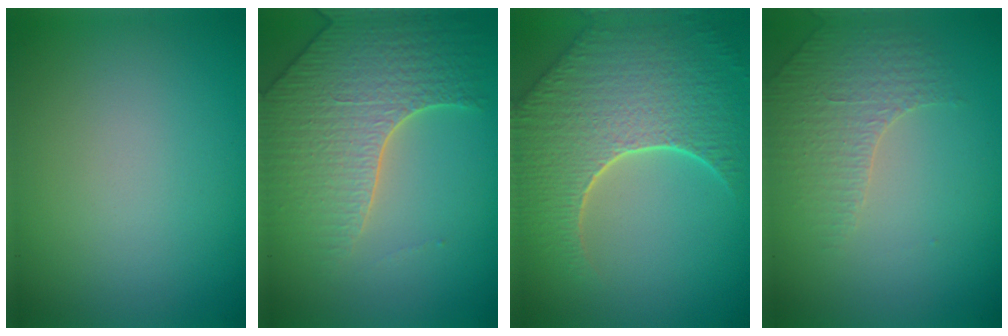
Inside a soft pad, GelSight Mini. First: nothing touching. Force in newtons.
{"total": 5.5, "press": 4.8, "slide": 2.6}
{"total": 8.6, "press": 6.2, "slide": 6.0}
{"total": 1.8, "press": 1.6, "slide": 0.8}